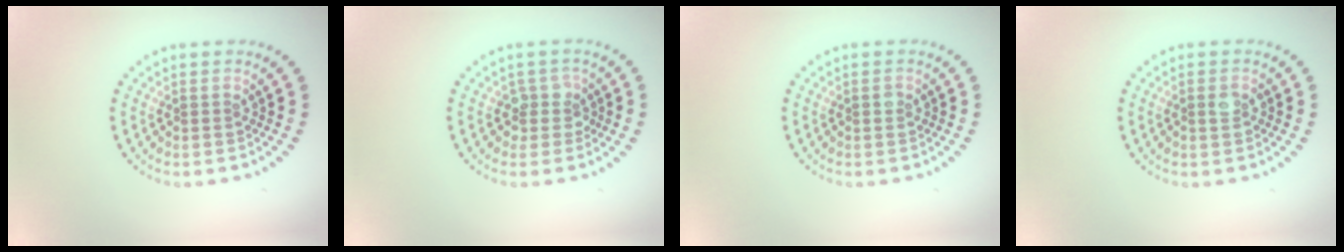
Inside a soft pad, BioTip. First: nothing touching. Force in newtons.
{"total": 1.9, "press": 1.5, "slide": 1.1}
{"total": 0.7, "press": 0.7, "slide": 0.1}
{"total": 1.4, "press": 1.4, "slide": 0.4}